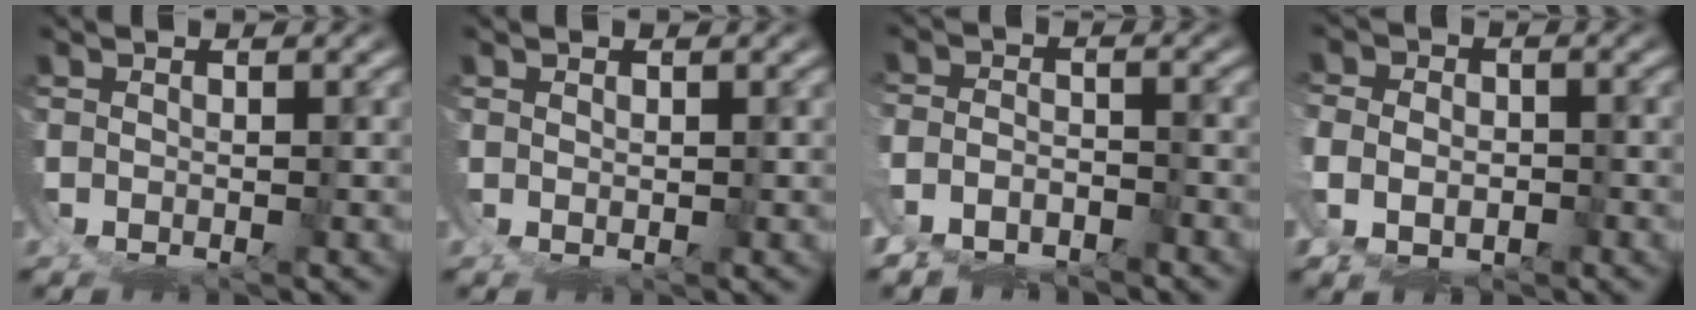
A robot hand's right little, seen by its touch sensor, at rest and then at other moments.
{"total": 0.8, "force": [0.7, -0.1, 0.3], "torque": [-0.011, -0.004, 0.019]}
{"total": 3.8, "force": [-2.8, 2.0, 1.6], "torque": [-0.039, -0.015, -0.045]}
{"total": 3.7, "force": [-0.9, 2.3, 2.8], "torque": [-0.061, -0.024, -0.001]}